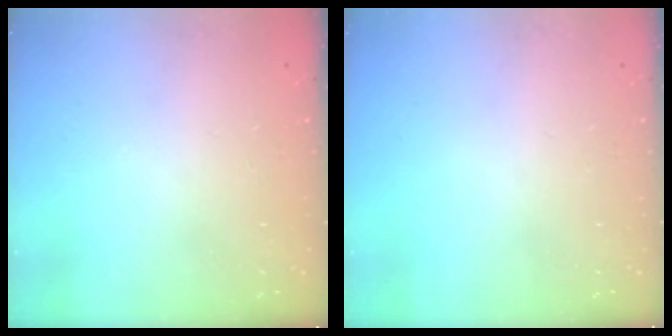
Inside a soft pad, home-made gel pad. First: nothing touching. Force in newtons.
{"total": 0.0}